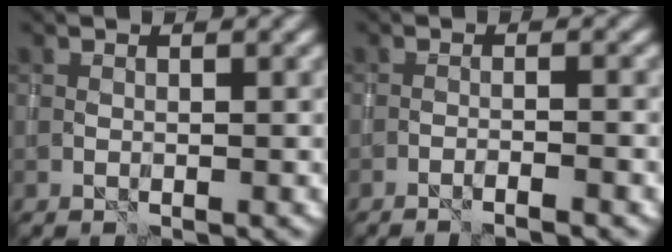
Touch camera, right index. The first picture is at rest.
{"total": 2.4, "force": [-1.7, 0.2, 1.6], "torque": [-0.023, 0.011, -0.038]}